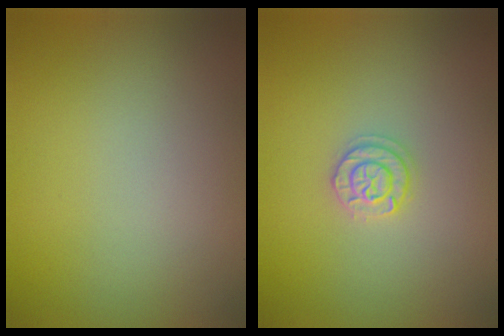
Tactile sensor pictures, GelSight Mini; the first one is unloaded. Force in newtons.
{"total": 1.7, "press": 1.7, "slide": 0.2}